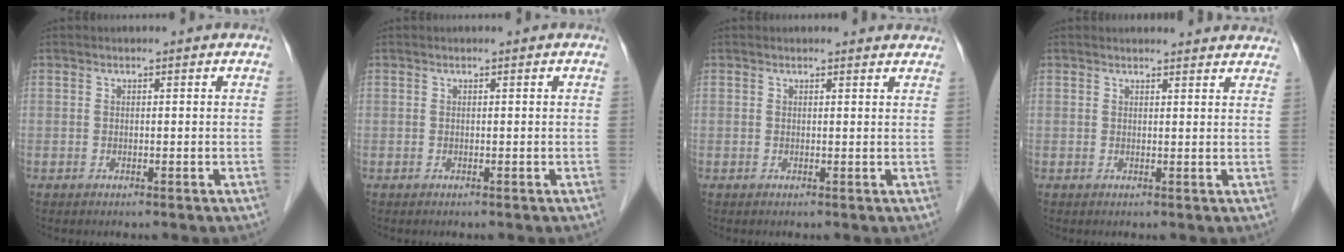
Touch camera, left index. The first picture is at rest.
{"total": 0.0}
{"total": 2.2, "force": [2.1, 0.5, 0.1], "torque": [-0.007, -0.004, 0.012]}
{"total": 9.0, "force": [8.7, 1.6, 1.6], "torque": [0.003, 0.007, 0.075]}